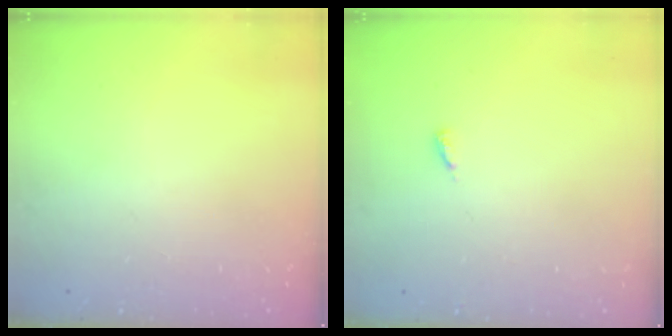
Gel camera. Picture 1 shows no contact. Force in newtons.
{"total": 2.9, "press": 2.9, "slide": 0.2}